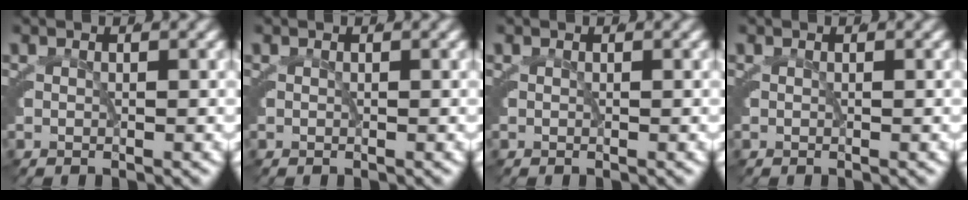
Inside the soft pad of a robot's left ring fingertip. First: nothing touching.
{"total": 0.0}
{"total": 0.0}
{"total": 0.0}